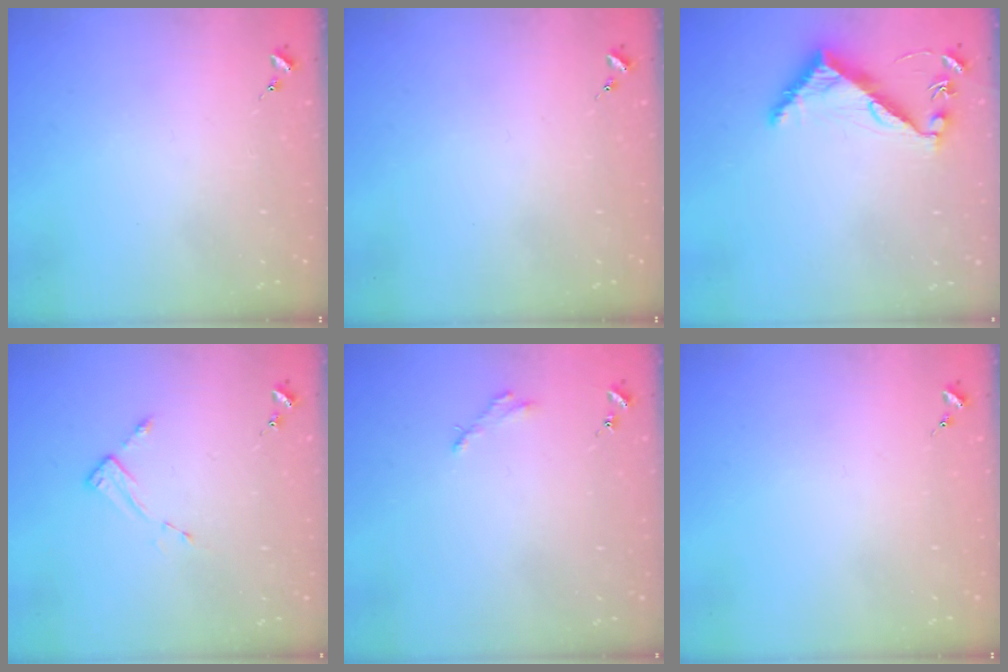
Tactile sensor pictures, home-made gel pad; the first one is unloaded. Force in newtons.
{"total": 0.0}
{"total": 8.0, "press": 8.0, "slide": 0.5}
{"total": 2.6, "press": 2.6, "slide": 0.4}
{"total": 2.5, "press": 2.5, "slide": 0.2}
{"total": 0.0}